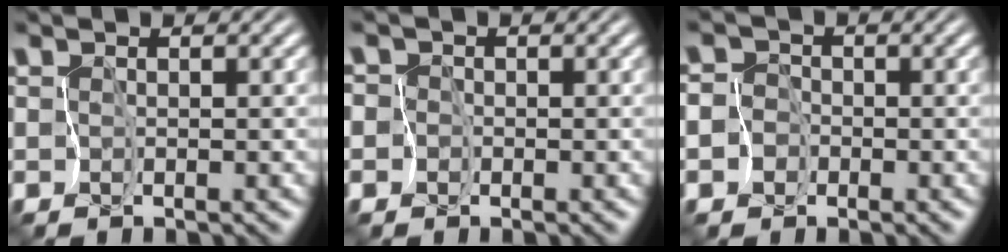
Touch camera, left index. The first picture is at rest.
{"total": 3.9, "force": [-0.9, 3.7, 0.7], "torque": [-0.013, 0.016, -0.052]}
{"total": 4.9, "force": [-2.4, 4.2, 0.7], "torque": [-0.008, -0.001, -0.065]}